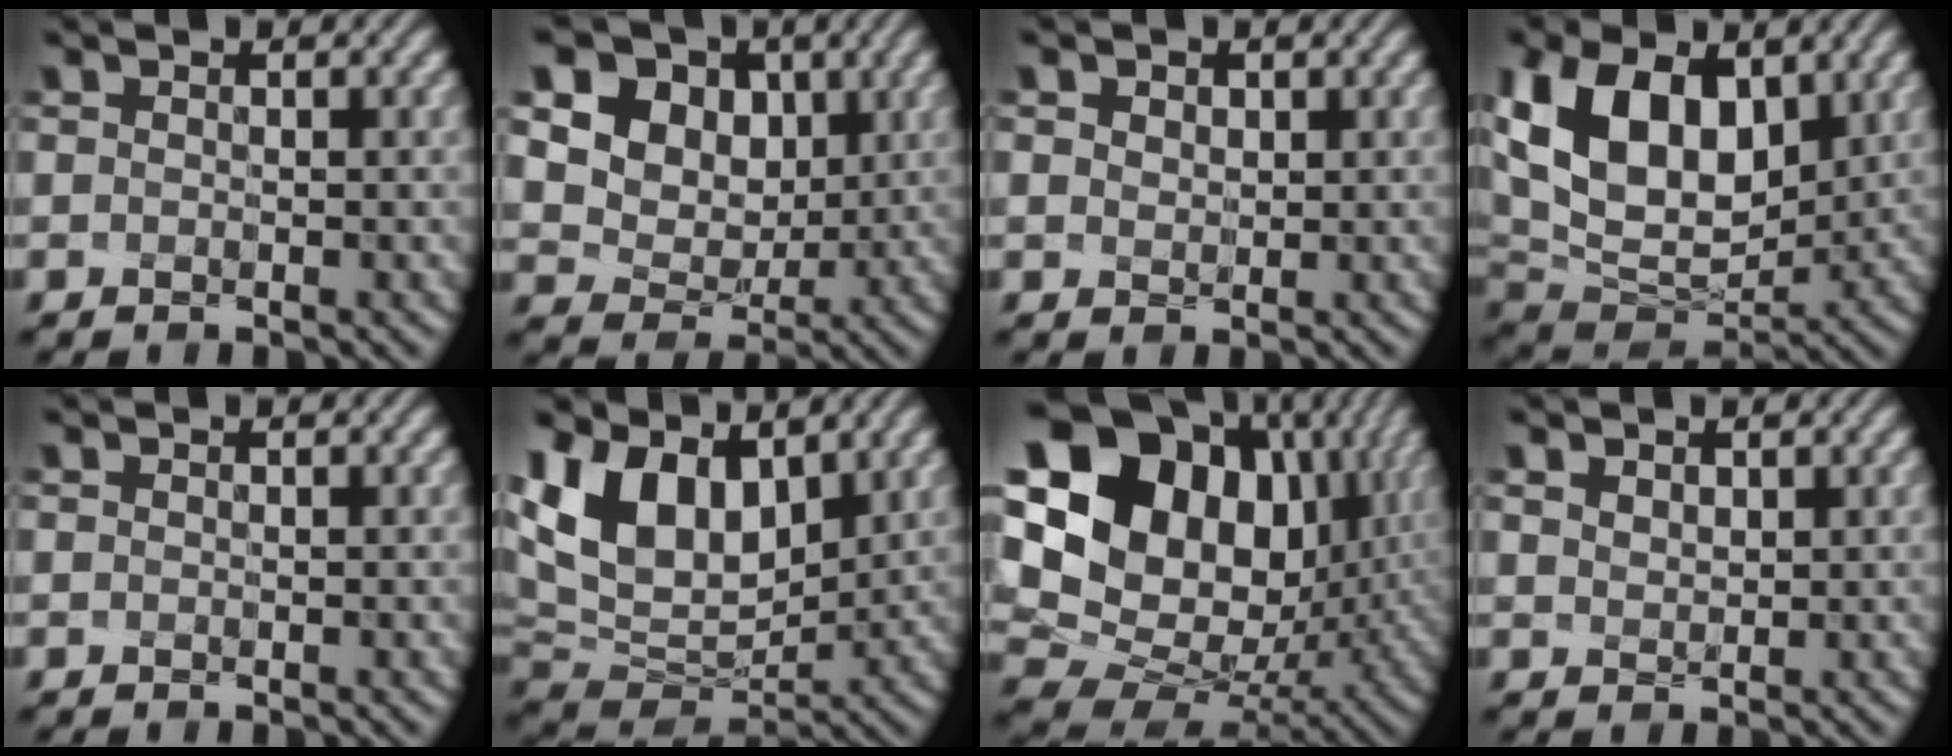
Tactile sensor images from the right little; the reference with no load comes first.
{"total": 14.4, "force": [6.0, 11.4, 6.5], "torque": [-0.163, 0.019, 0.121]}
{"total": 2.0, "force": [1.0, 1.4, 1.0], "torque": [-0.026, 0.012, 0.011]}
{"total": 10.2, "force": [2.9, 6.4, 7.4], "torque": [-0.158, 0.000, 0.056]}
{"total": 0.0}
{"total": 8.8, "force": [3.5, 5.4, 6.0], "torque": [-0.139, -0.004, 0.070]}
{"total": 20.8, "force": [6.9, 16.4, 10.8], "torque": [-0.266, 0.036, 0.146]}
{"total": 2.3, "force": [1.4, 1.5, 1.1], "torque": [-0.032, 0.011, 0.023]}